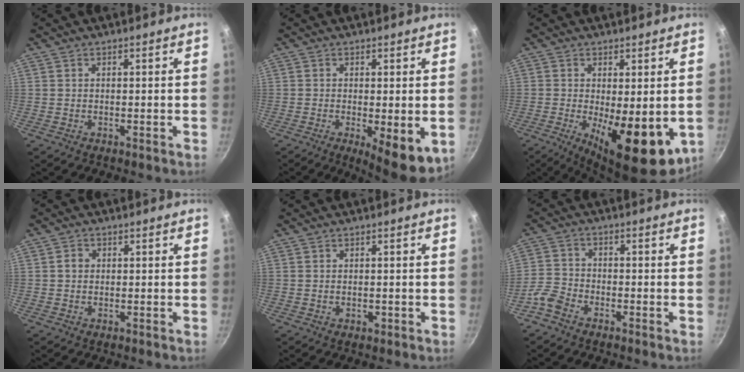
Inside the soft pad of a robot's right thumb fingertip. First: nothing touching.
{"total": 8.6, "force": [-1.8, 2.7, 8.0], "torque": [-0.100, -0.012, -0.016]}
{"total": 13.9, "force": [-2.7, 5.2, 12.6], "torque": [-0.165, -0.014, -0.028]}
{"total": 1.7, "force": [0.1, 1.5, 0.8], "torque": [-0.009, 0.008, -0.001]}
{"total": 1.1, "force": [-0.3, 0.8, 0.8], "torque": [-0.012, 0.001, -0.005]}
{"total": 4.6, "force": [-3.2, 2.7, 1.7], "torque": [-0.033, 0.033, -0.075]}